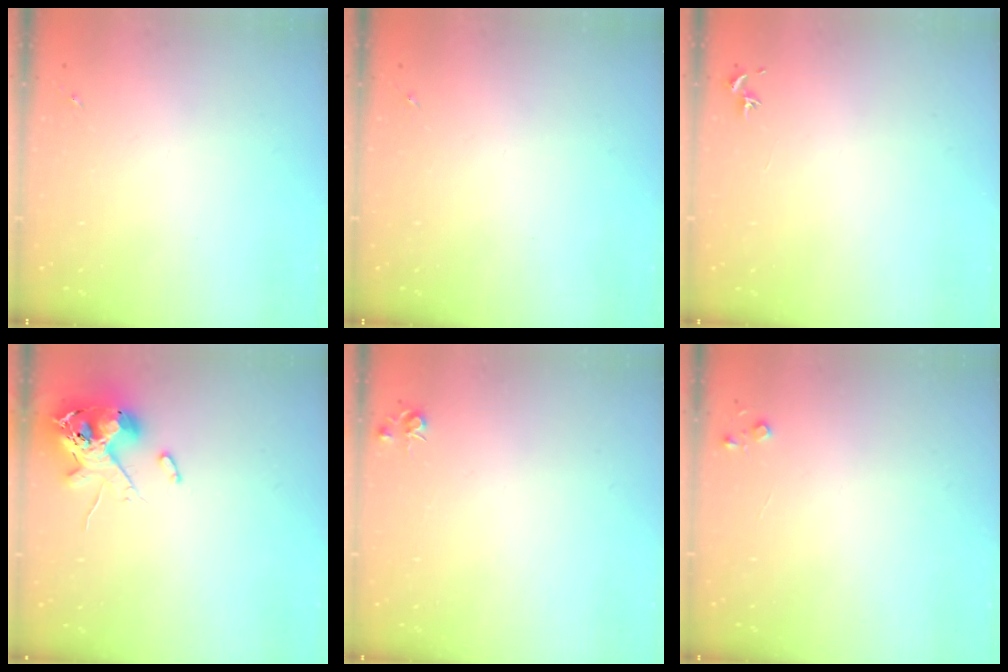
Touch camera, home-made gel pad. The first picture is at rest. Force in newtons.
{"total": 0.0}
{"total": 0.7, "press": 0.7, "slide": 0.3}
{"total": 12.5, "press": 12.3, "slide": 2.0}
{"total": 4.3, "press": 4.3, "slide": 0.5}
{"total": 3.6, "press": 3.6, "slide": 0.4}